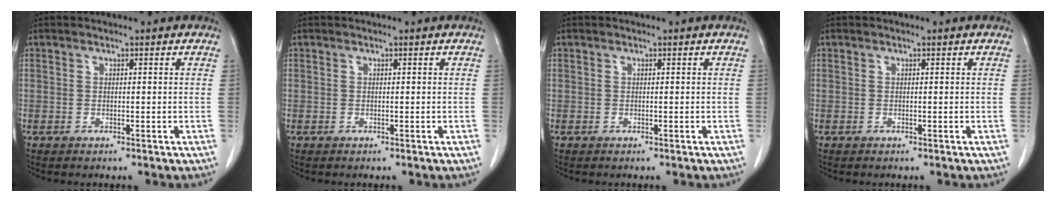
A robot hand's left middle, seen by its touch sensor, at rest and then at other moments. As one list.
[{"total": 0.0}, {"total": 0.0}, {"total": 0.0}]